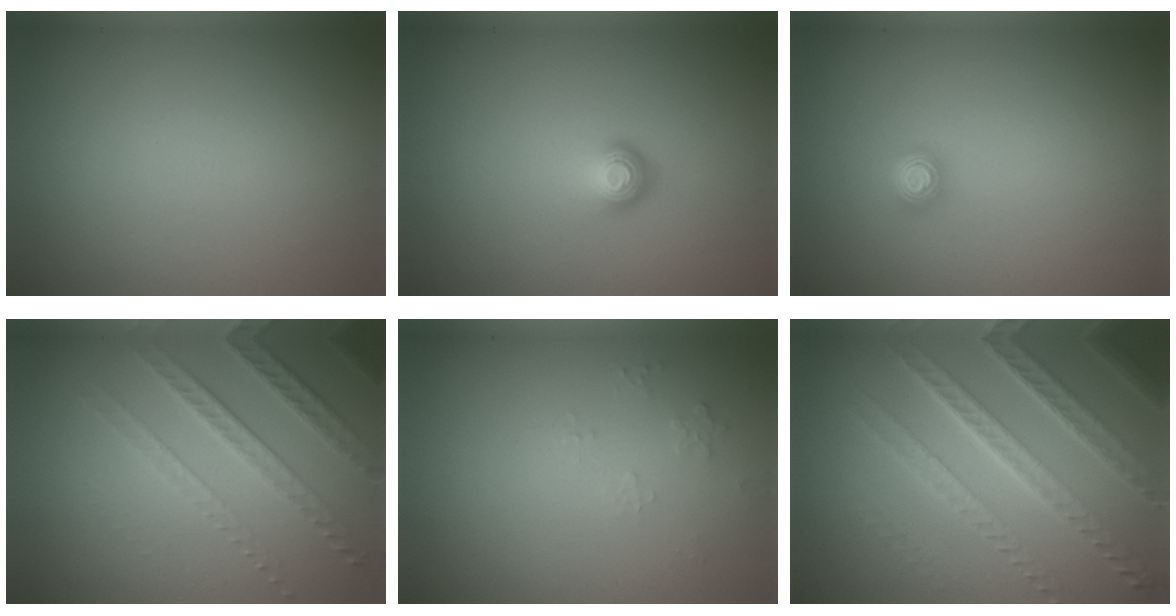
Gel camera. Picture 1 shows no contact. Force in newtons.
{"total": 1.6, "press": 1.1, "slide": 1.2}
{"total": 1.6, "press": 1.2, "slide": 1.2}
{"total": 3.5, "press": 3.2, "slide": 1.4}
{"total": 0.6, "press": 0.4, "slide": 0.5}
{"total": 7.3, "press": 5.3, "slide": 5.1}